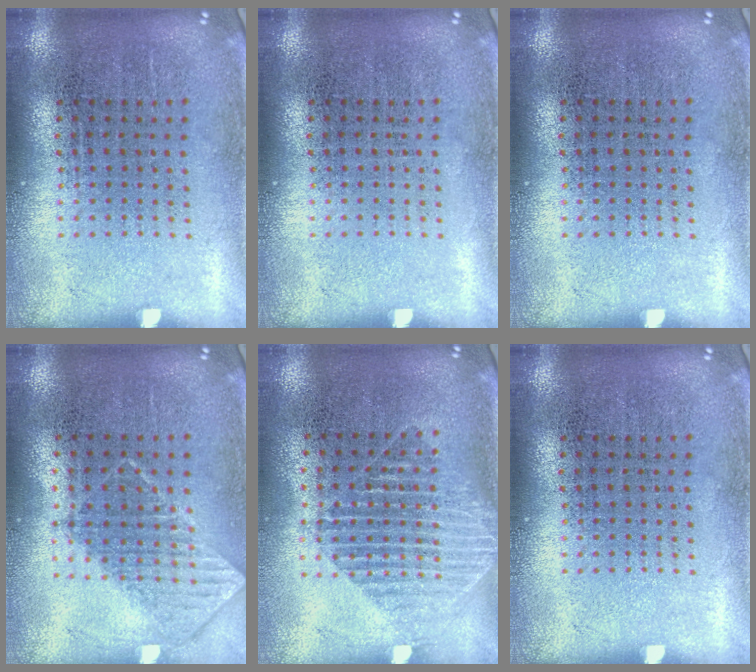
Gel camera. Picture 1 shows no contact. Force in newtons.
{"total": 0.0}
{"total": 0.0}
{"total": 0.7, "press": 0.7, "slide": 0.1}
{"total": 1.5, "press": 1.3, "slide": 0.8}
{"total": 0.0}